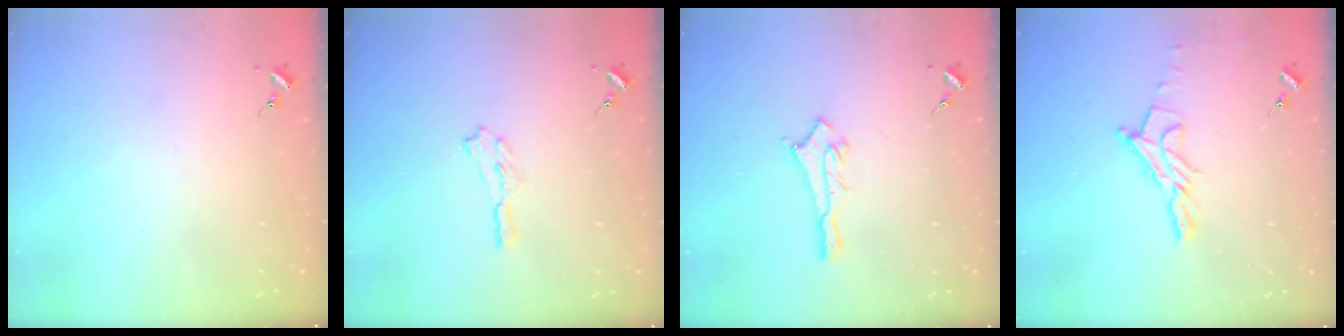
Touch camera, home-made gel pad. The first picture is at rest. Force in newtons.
{"total": 3.9, "press": 3.9, "slide": 0.4}
{"total": 9.0, "press": 9.0, "slide": 0.6}
{"total": 12.2, "press": 12.1, "slide": 1.0}